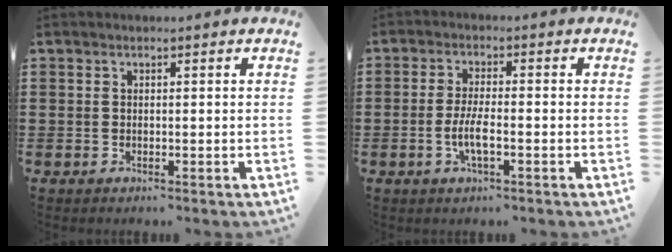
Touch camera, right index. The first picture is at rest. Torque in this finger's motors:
{"motor_torque": [2.14, 0.00, 0.54, 0.16]}